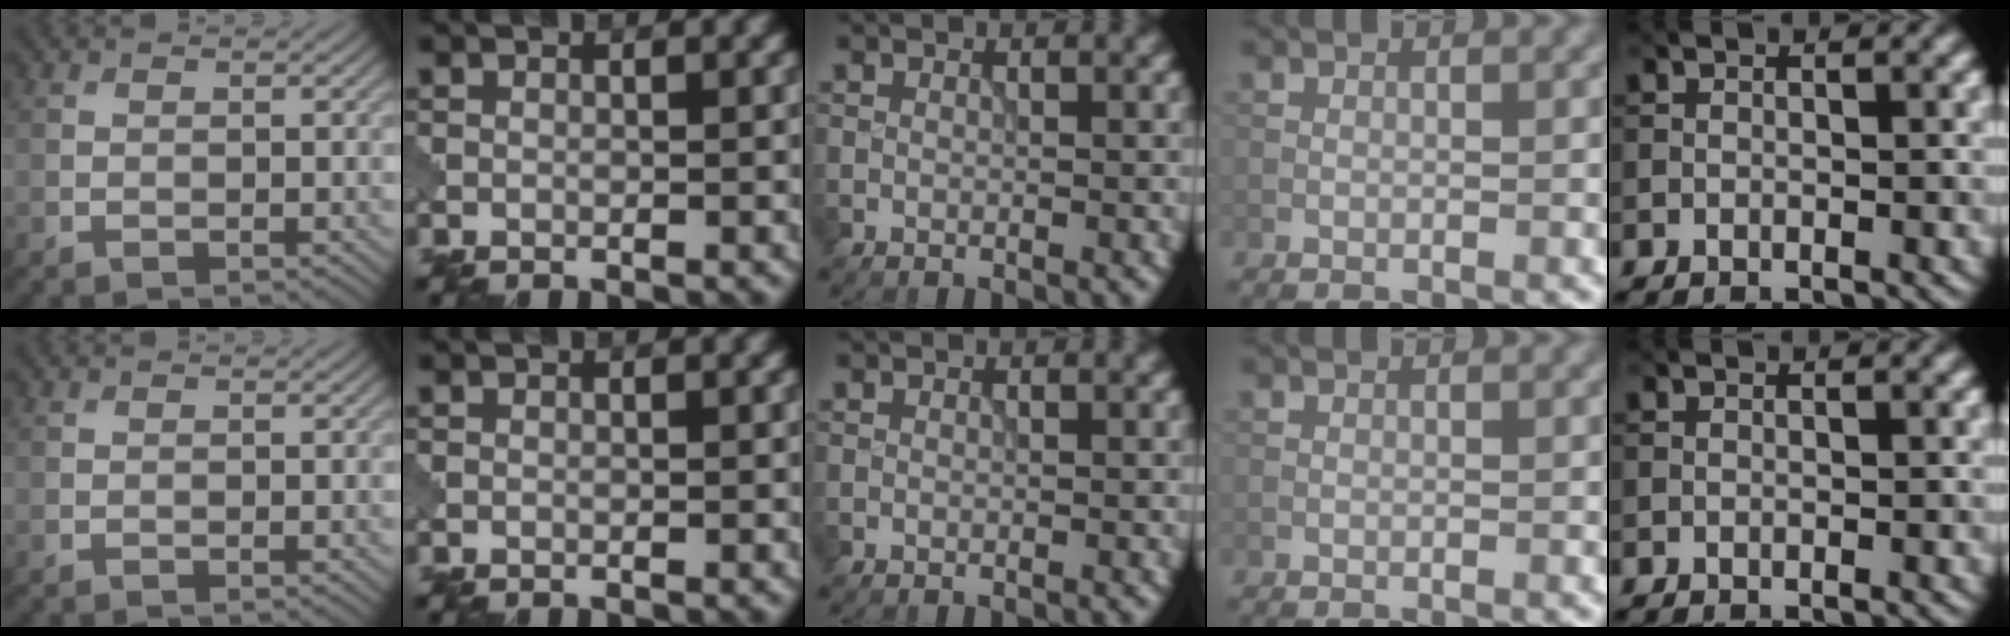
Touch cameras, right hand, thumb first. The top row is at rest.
{}